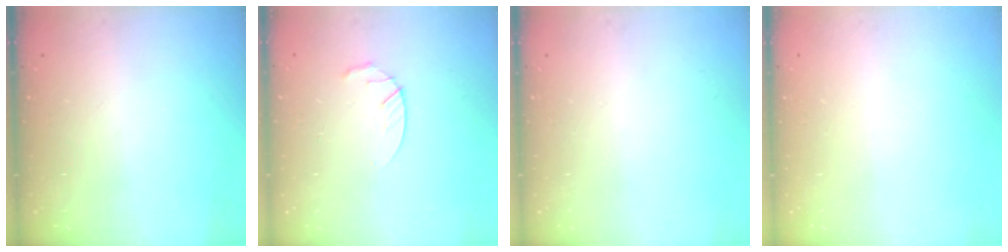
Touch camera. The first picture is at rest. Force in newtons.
{"total": 3.0, "press": 2.9, "slide": 0.5}
{"total": 0.0}
{"total": 0.0}